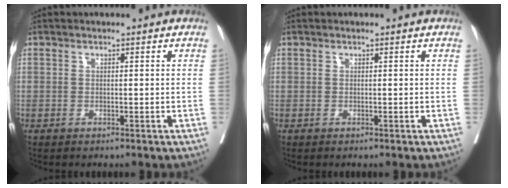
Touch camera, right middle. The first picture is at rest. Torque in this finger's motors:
{"motor_torque": [0.00, 0.00, -0.06, 0.00]}